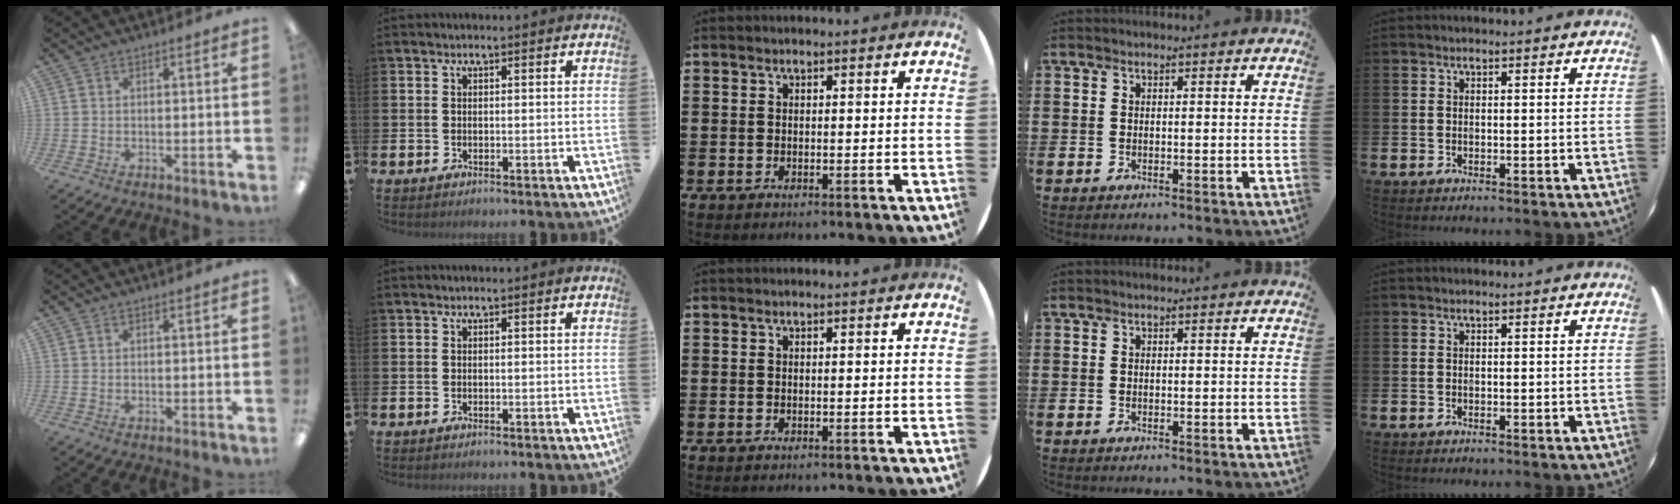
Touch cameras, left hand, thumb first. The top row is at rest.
{}